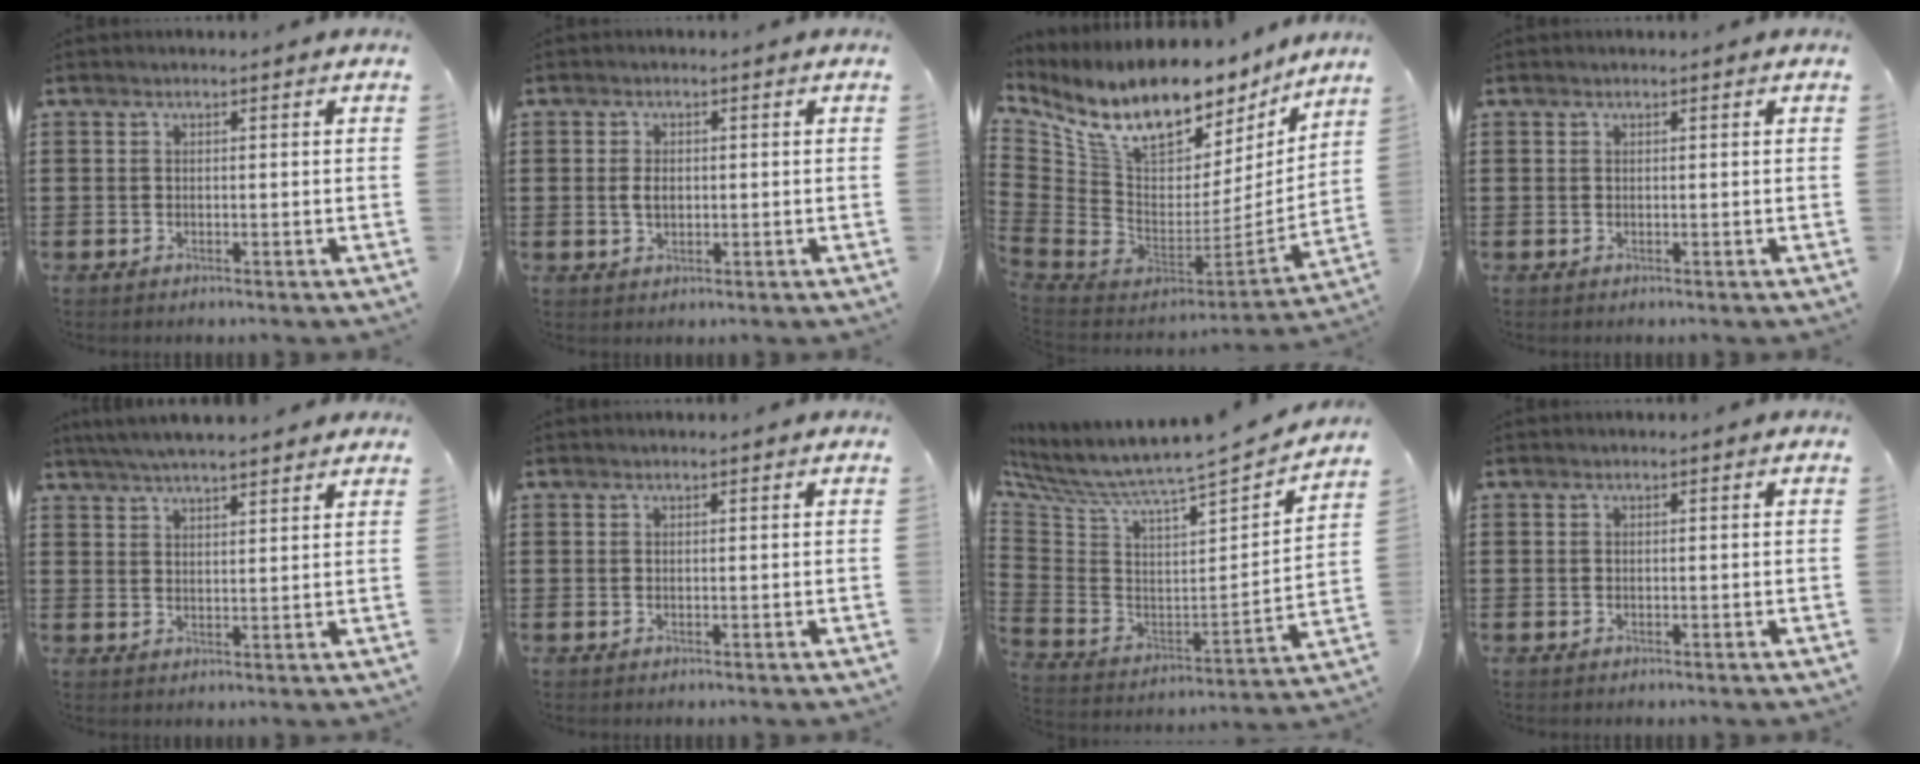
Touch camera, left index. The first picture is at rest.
{"total": 2.4, "force": [0.0, 1.5, 1.9], "torque": [-0.049, 0.001, -0.002]}
{"total": 13.8, "force": [10.4, 5.7, 7.1], "torque": [-0.173, -0.082, 0.181]}
{"total": 0.0}
{"total": 4.4, "force": [4.2, 0.0, 1.5], "torque": [-0.042, -0.011, 0.075]}
{"total": 0.0}
{"total": 4.8, "force": [4.3, -0.2, 2.0], "torque": [-0.065, -0.060, 0.058]}
{"total": 0.0}